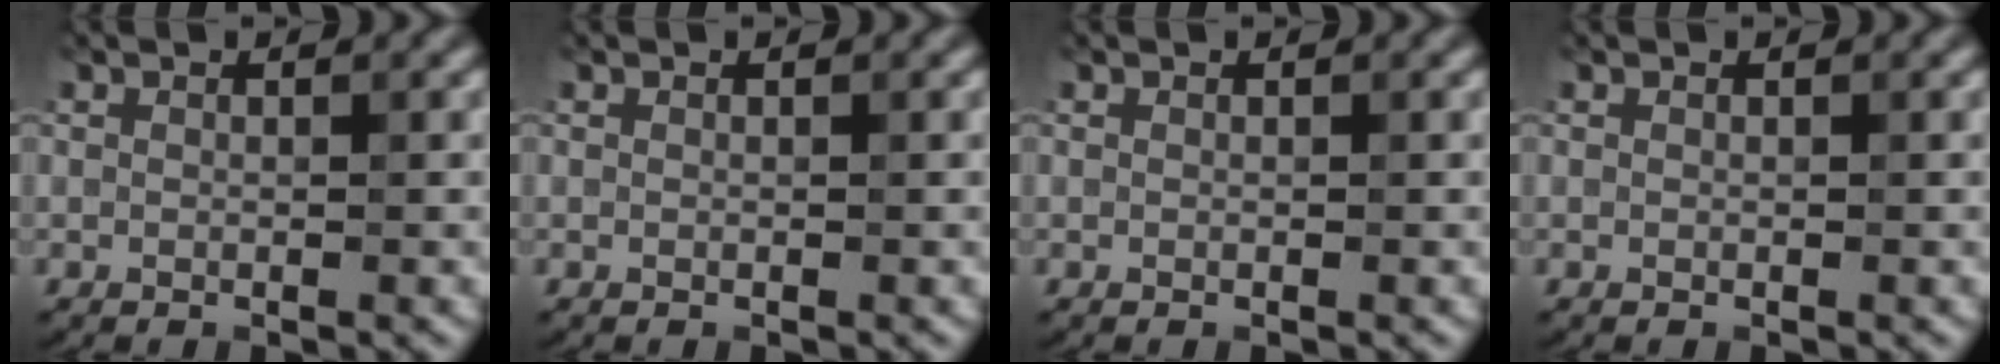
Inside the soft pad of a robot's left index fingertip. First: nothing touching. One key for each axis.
{"total": 0.0}
{"total": 0.0}
{"total": 0.0}